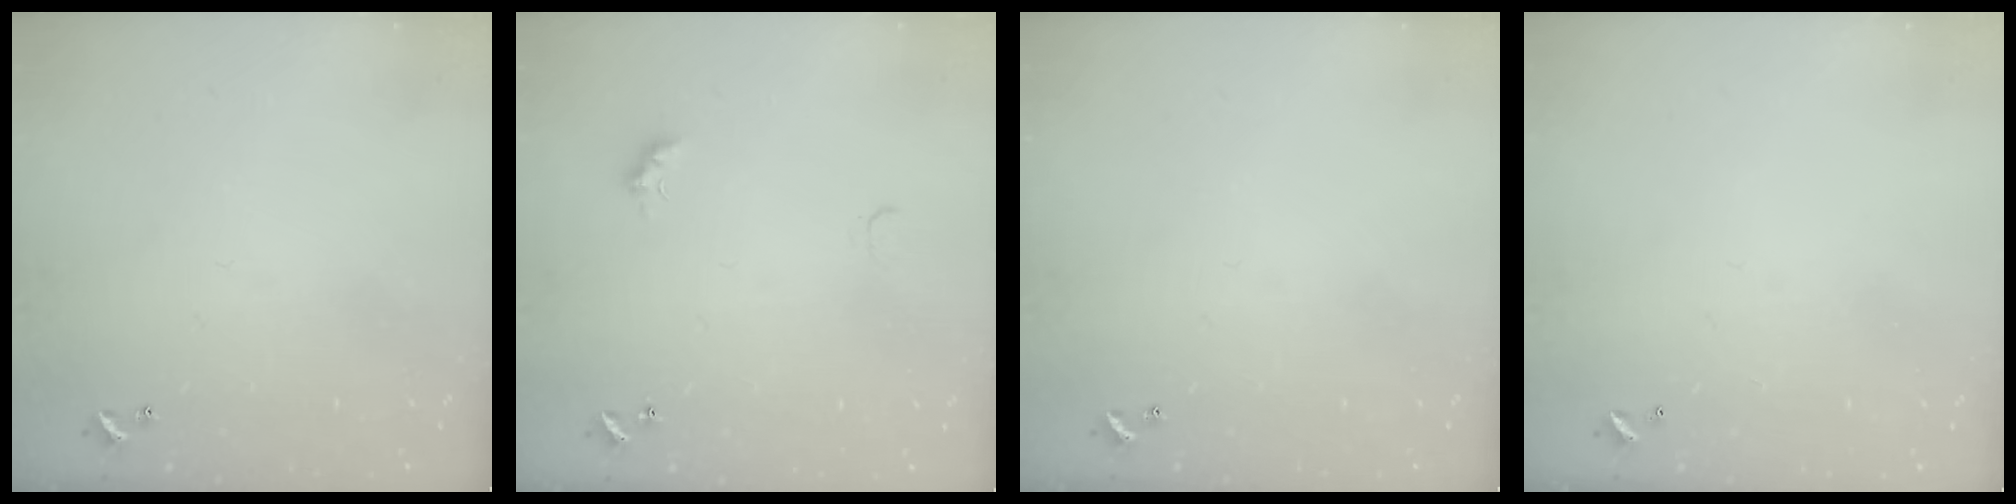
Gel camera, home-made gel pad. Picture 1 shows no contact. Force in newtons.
{"total": 2.4, "press": 2.3, "slide": 0.5}
{"total": 0.0}
{"total": 2.8, "press": 2.8, "slide": 0.1}